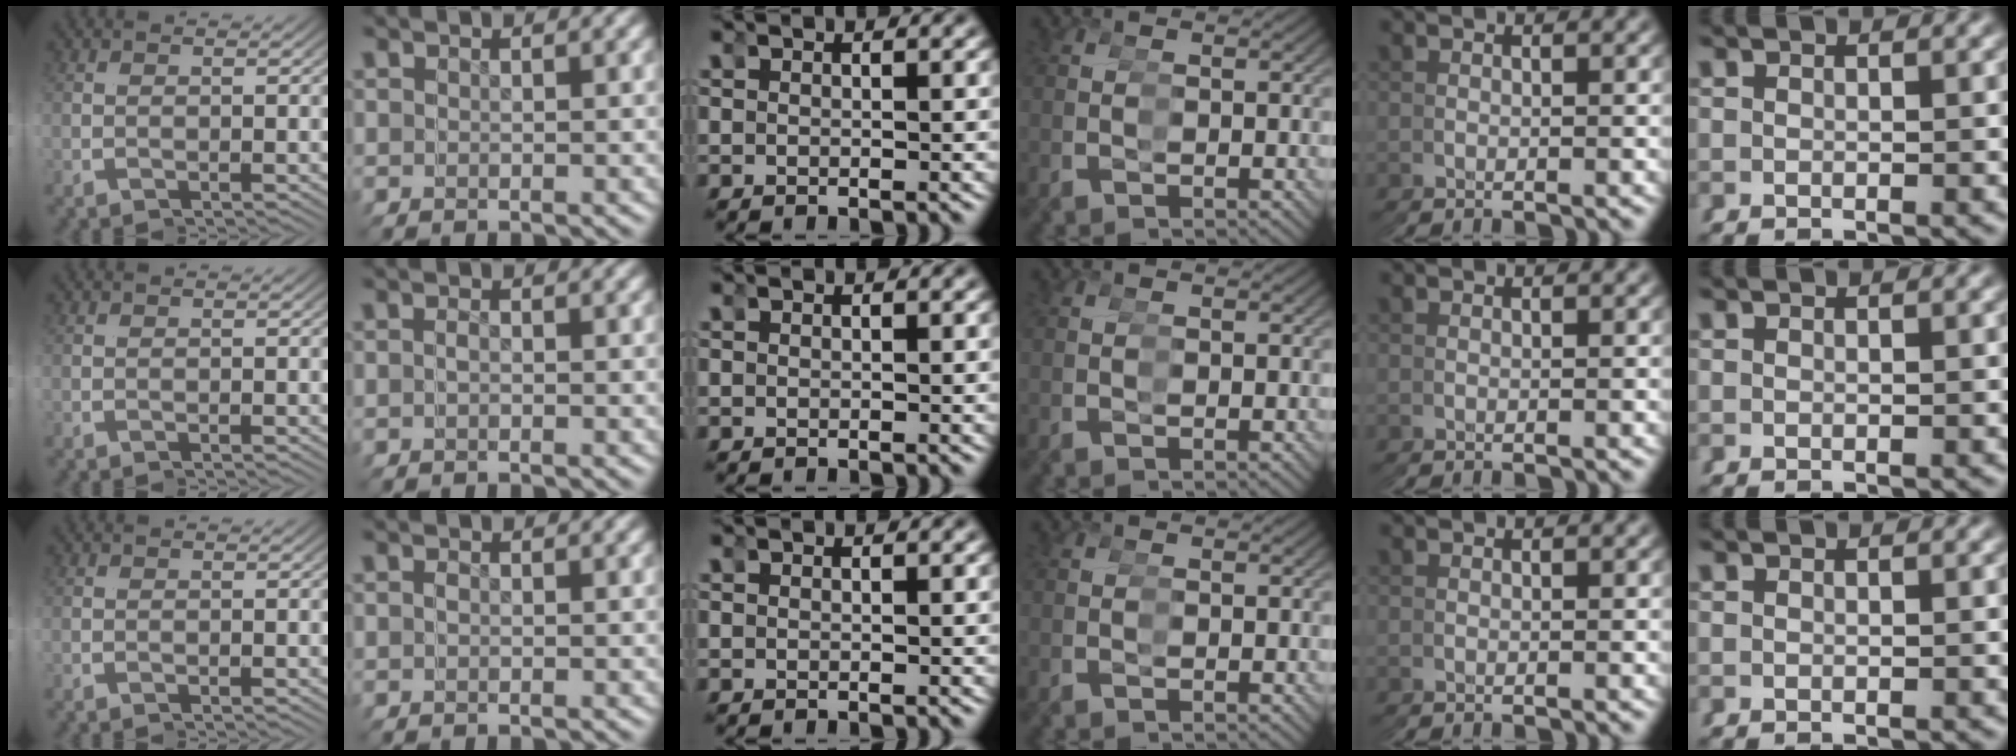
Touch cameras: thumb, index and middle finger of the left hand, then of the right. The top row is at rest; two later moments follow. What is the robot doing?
{"motion": "reach", "object": "condiment"}